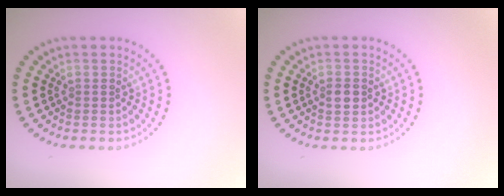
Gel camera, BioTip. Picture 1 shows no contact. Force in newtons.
{"total": 1.4, "press": 1.4, "slide": 0.2}